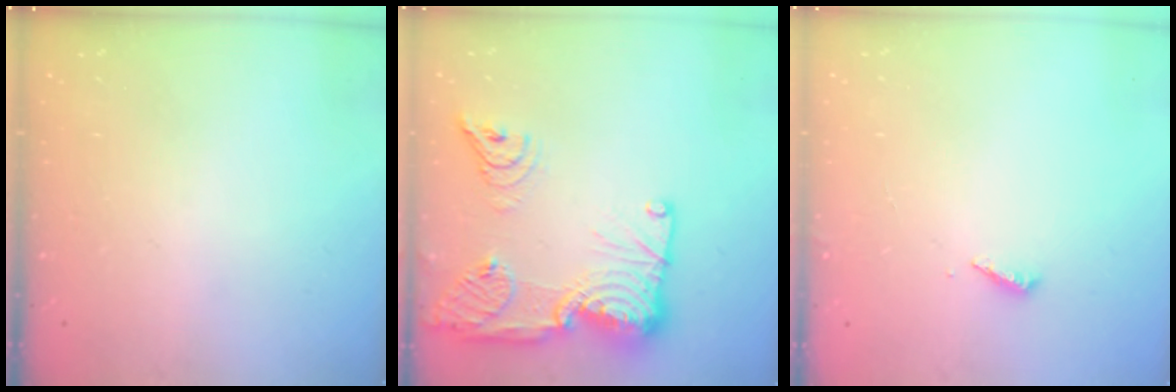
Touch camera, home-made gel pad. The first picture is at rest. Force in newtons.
{"total": 27.4, "press": 26.4, "slide": 7.2}
{"total": 2.0, "press": 2.0, "slide": 0.2}